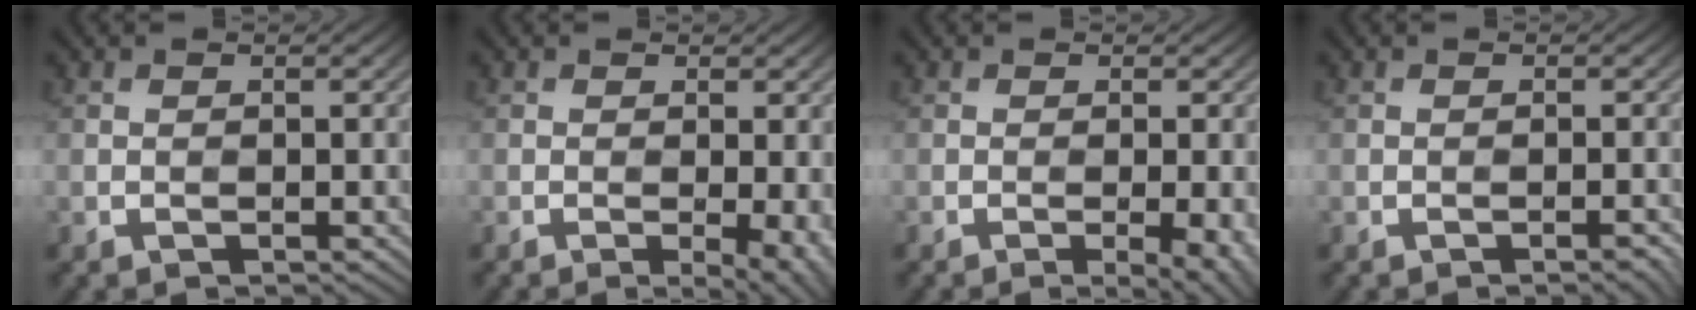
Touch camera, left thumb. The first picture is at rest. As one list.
[{"total": 3.4, "force": [-0.7, 0.8, 3.3], "torque": [-0.050, -0.008, -0.010]}, {"total": 3.9, "force": [-1.2, 0.8, 3.6], "torque": [-0.054, -0.004, -0.014]}, {"total": 1.0, "force": [-0.6, 0.1, 0.8], "torque": [-0.011, 0.002, -0.010]}]